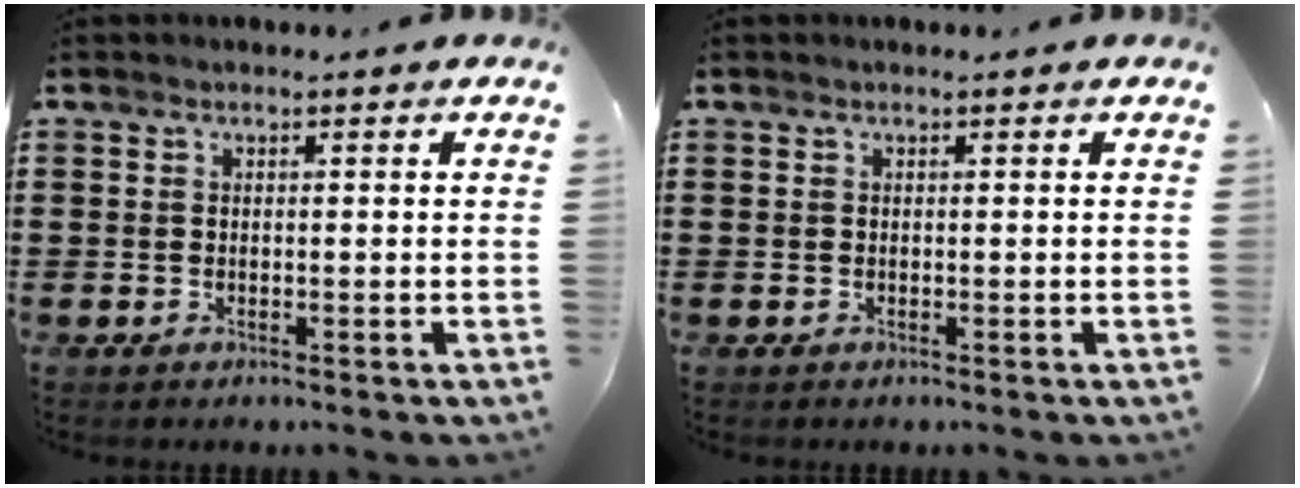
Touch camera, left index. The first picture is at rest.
{"total": 0.0}